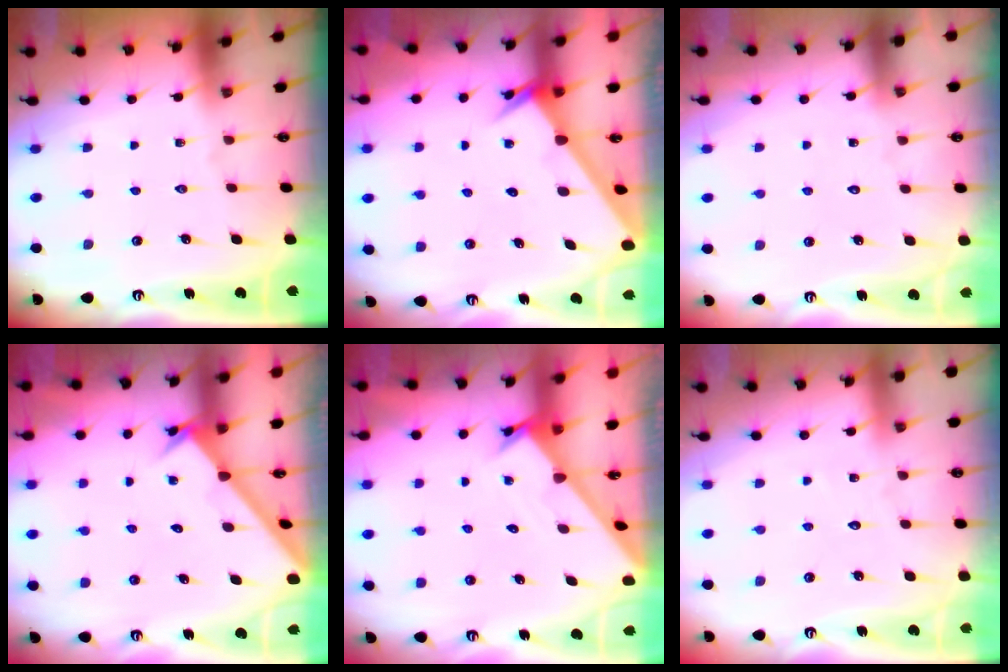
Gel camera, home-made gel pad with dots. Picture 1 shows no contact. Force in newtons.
{"total": 2.5, "press": 2.5, "slide": 0.2}
{"total": 5.2, "press": 5.2, "slide": 0.4}
{"total": 2.1, "press": 2.1, "slide": 0.2}
{"total": 1.7, "press": 1.7, "slide": 0.1}
{"total": 2.9, "press": 2.9, "slide": 0.3}